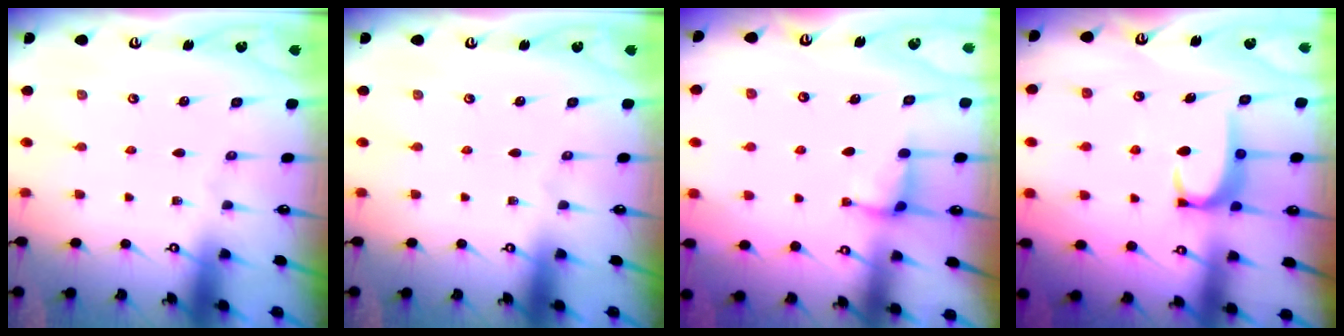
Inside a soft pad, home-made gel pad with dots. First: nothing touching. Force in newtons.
{"total": 0.0}
{"total": 3.0, "press": 3.0, "slide": 0.3}
{"total": 3.5, "press": 3.4, "slide": 0.4}